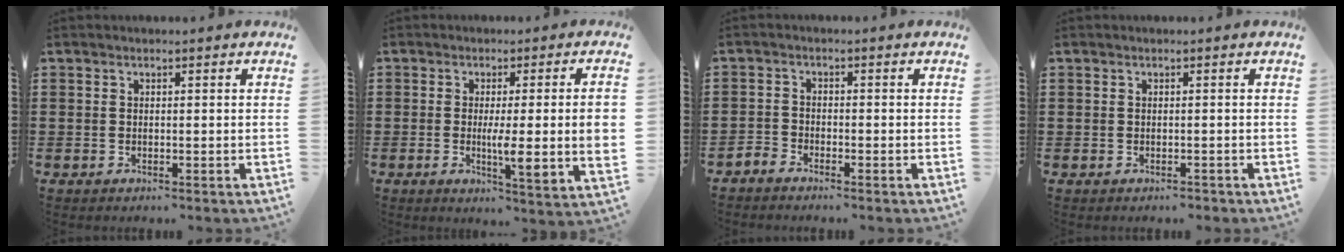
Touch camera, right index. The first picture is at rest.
{"total": 7.8, "force": [-0.2, 0.7, 7.8], "torque": [-0.125, -0.015, -0.009]}
{"total": 1.7, "force": [-1.7, 0.3, 0.0], "torque": [-0.006, 0.006, -0.037]}
{"total": 0.8, "force": [-0.6, 0.5, 0.0], "torque": [-0.002, 0.004, -0.015]}